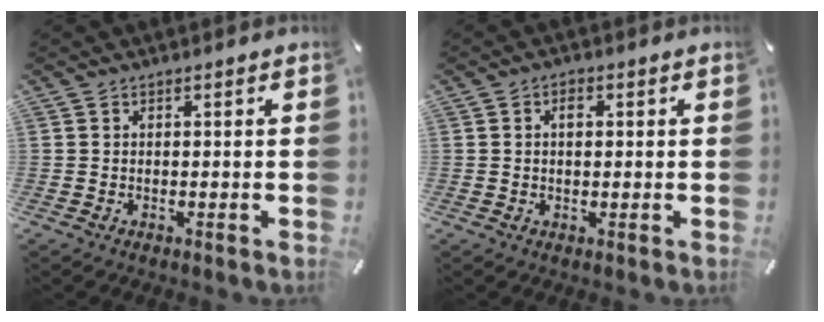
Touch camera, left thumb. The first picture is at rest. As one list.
[{"total": 2.1, "force": [0.5, 1.3, 1.6], "torque": [-0.027, 0.003, 0.005]}]